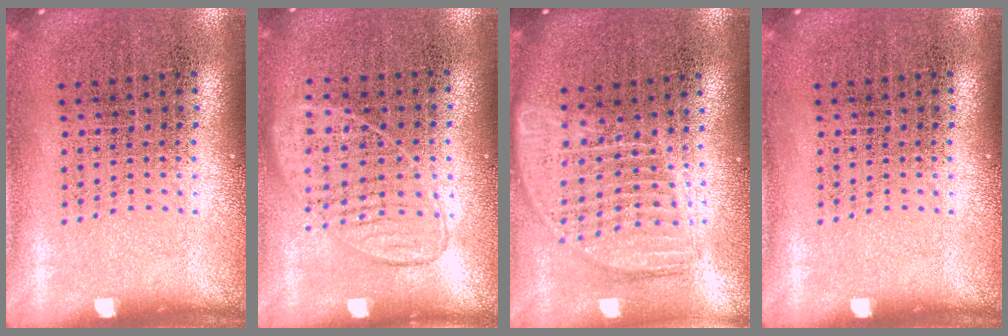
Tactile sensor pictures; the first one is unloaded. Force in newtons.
{"total": 0.9, "press": 0.8, "slide": 0.3}
{"total": 1.7, "press": 1.4, "slide": 0.9}
{"total": 0.0}